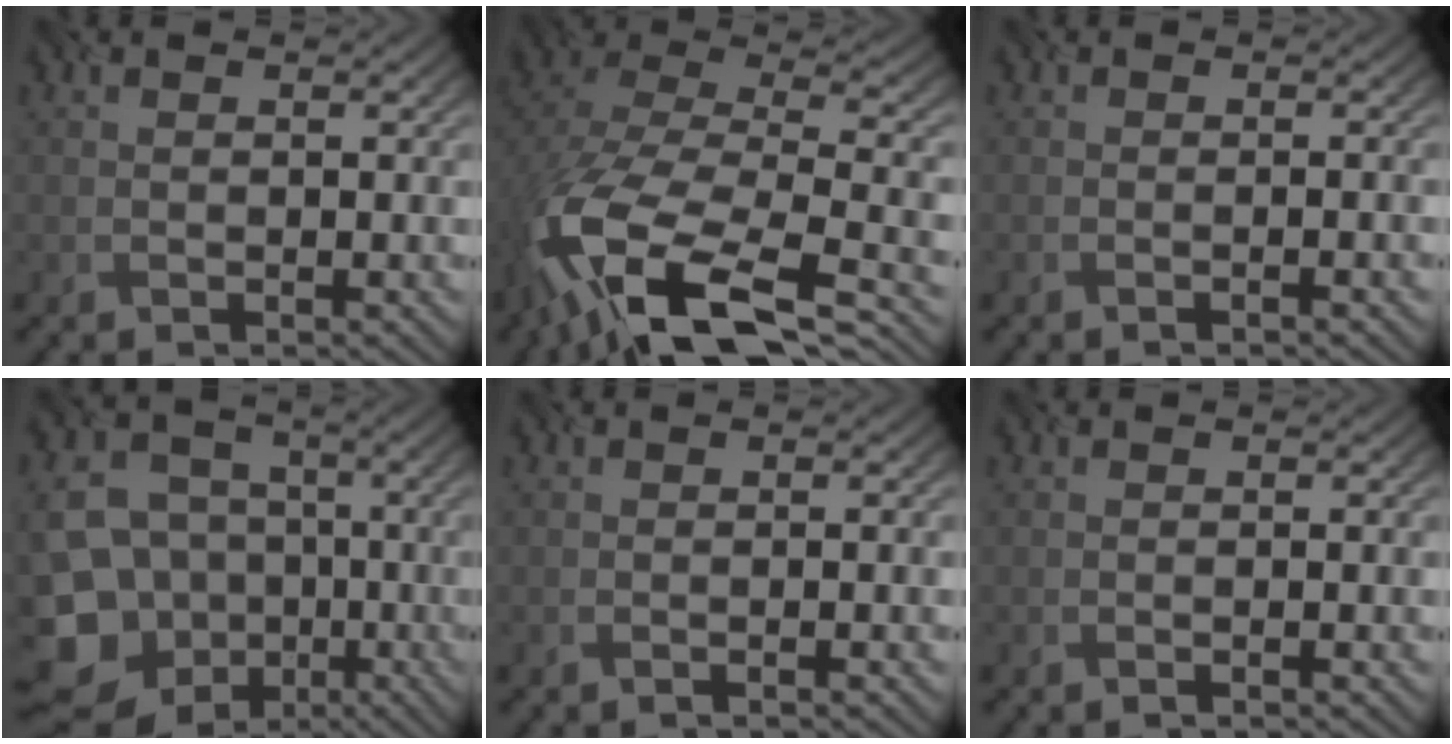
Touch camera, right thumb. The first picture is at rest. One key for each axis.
{"total": 17.2, "fx": -7.7, "fy": 8.8, "fz": 12.6, "tx": -0.299, "ty": -0.044, "tz": -0.105}
{"total": 1.2, "fx": -0.6, "fy": 0.1, "fz": 1.0, "tx": -0.010, "ty": 0.009, "tz": -0.019}
{"total": 14.4, "fx": -5.1, "fy": 12.1, "fz": 5.9, "tx": -0.169, "ty": -0.032, "tz": -0.091}
{"total": 1.0, "fx": -0.4, "fy": 0.1, "fz": 0.8, "tx": -0.007, "ty": 0.008, "tz": -0.015}
{"total": 0.7, "fx": -0.3, "fy": 0.1, "fz": 0.6, "tx": -0.005, "ty": 0.005, "tz": -0.012}